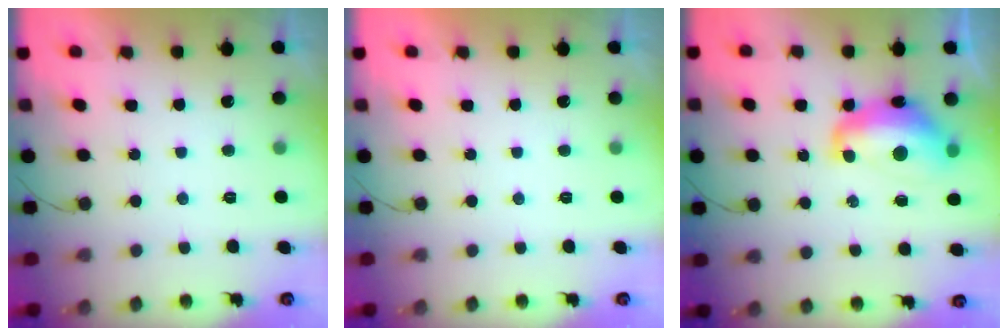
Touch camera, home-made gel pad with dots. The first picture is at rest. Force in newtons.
{"total": 0.0}
{"total": 12.9, "press": 12.8, "slide": 1.1}